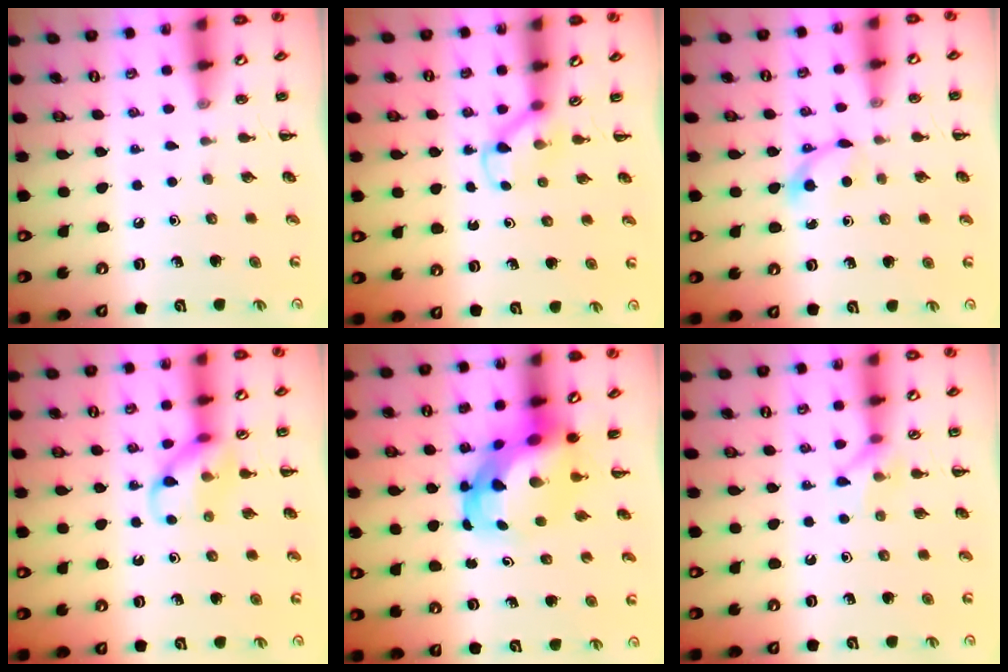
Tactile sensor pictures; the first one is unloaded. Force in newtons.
{"total": 3.6, "press": 3.4, "slide": 1.2}
{"total": 3.9, "press": 3.7, "slide": 1.3}
{"total": 11.7, "press": 11.6, "slide": 1.1}
{"total": 6.1, "press": 5.8, "slide": 1.8}
{"total": 7.0, "press": 6.9, "slide": 0.7}